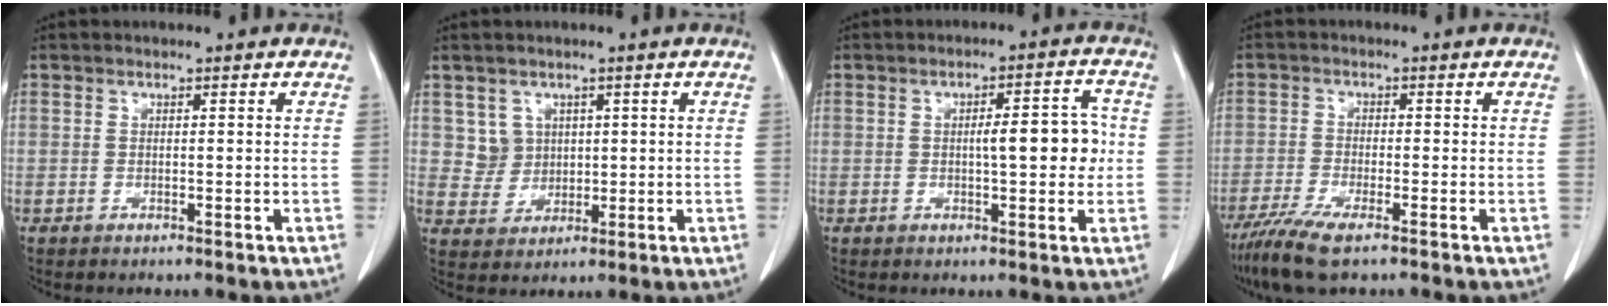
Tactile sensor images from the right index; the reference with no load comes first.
{"total": 4.0, "force": [1.5, 3.8, 0.1], "torque": [-0.001, 0.006, 0.033]}
{"total": 6.5, "force": [0.1, 1.7, 6.3], "torque": [-0.089, 0.014, 0.004]}
{"total": 6.5, "force": [-4.5, 0.8, 4.6], "torque": [-0.093, -0.018, -0.082]}